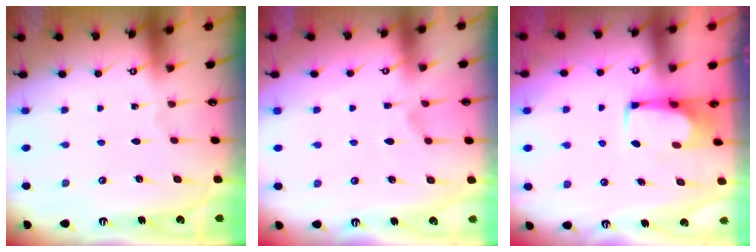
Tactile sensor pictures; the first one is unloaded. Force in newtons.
{"total": 2.1, "press": 1.8, "slide": 1.2}
{"total": 1.5, "press": 1.5, "slide": 0.3}